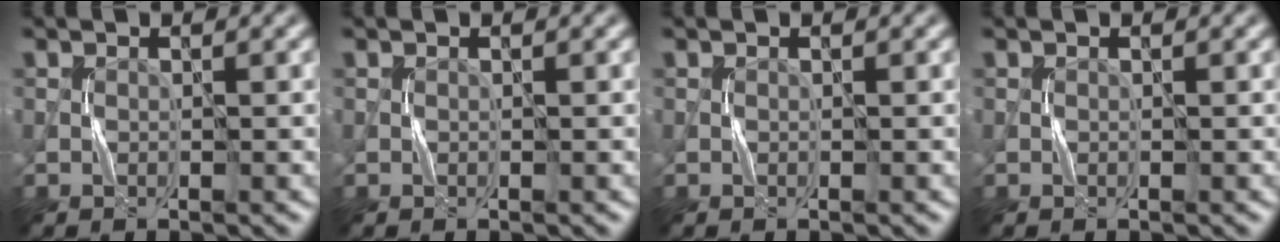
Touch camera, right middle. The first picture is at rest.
{"total": 0.0}
{"total": 0.0}
{"total": 0.0}